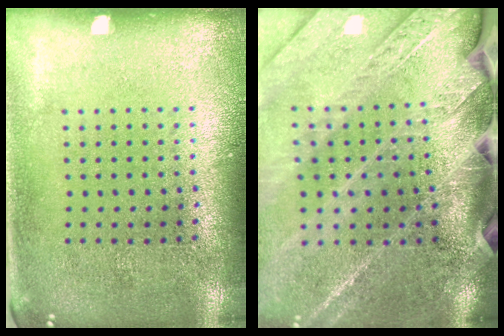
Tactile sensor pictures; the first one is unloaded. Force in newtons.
{"total": 3.3, "press": 3.0, "slide": 1.5}